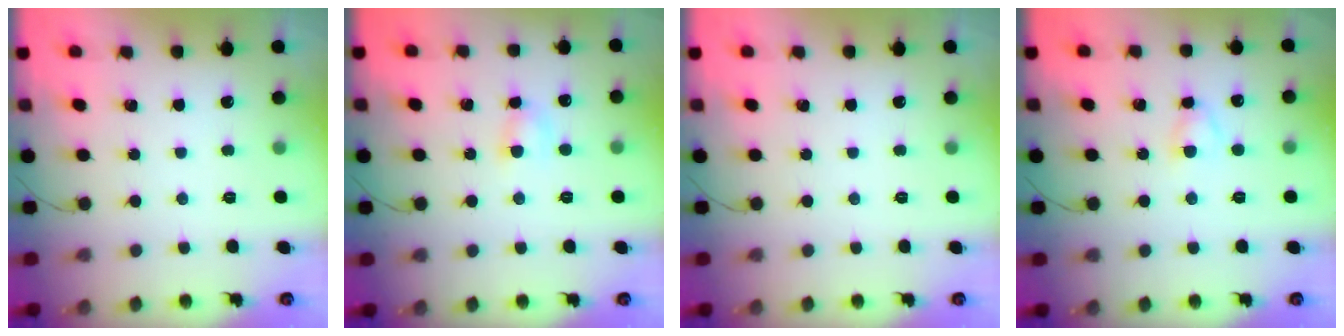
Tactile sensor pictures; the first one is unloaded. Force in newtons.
{"total": 3.8, "press": 3.5, "slide": 1.3}
{"total": 0.0}
{"total": 3.1, "press": 3.0, "slide": 0.7}